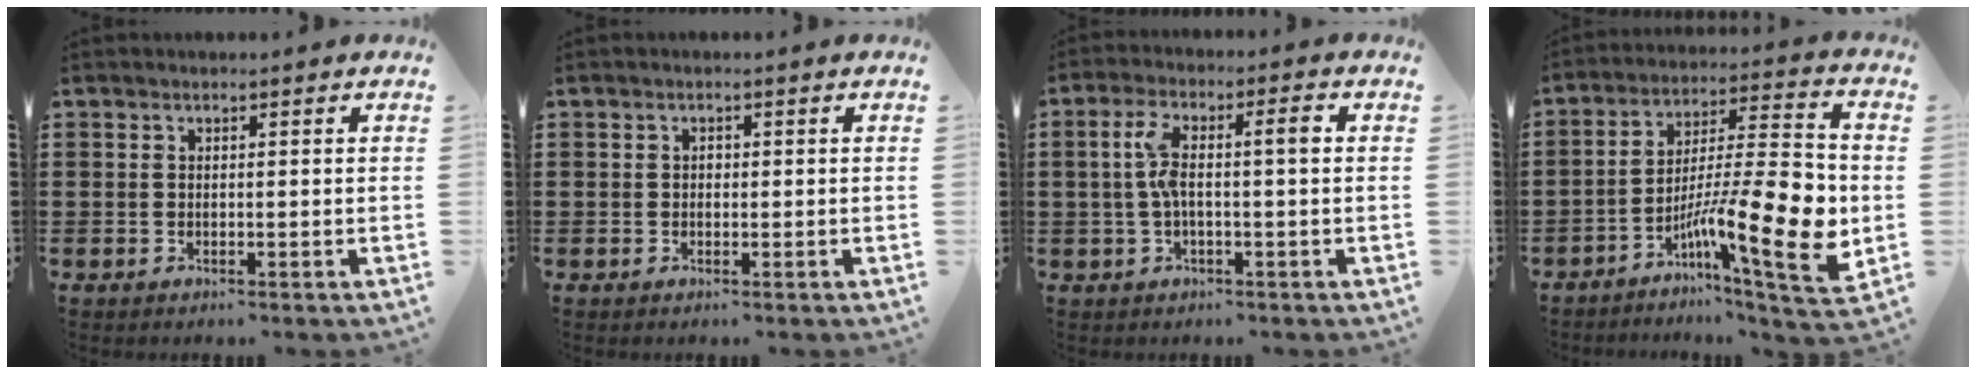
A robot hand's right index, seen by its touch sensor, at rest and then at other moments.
{"total": 0.7, "force": [-0.1, 0.5, 0.5], "torque": [-0.012, 0.000, -0.002]}
{"total": 6.3, "force": [0.2, 1.4, 6.1], "torque": [-0.121, 0.007, -0.005]}
{"total": 16.8, "force": [-4.2, 3.9, 15.8], "torque": [-0.259, -0.011, -0.068]}